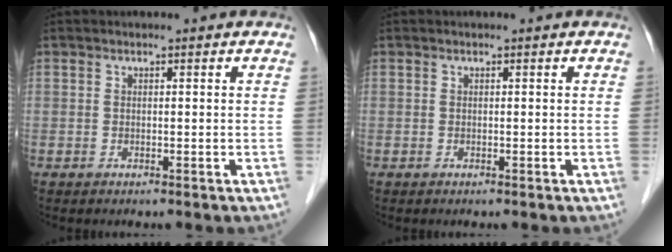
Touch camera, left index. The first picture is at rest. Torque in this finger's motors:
{"motor_torque": [0.00, 0.01, 0.00, 0.00]}